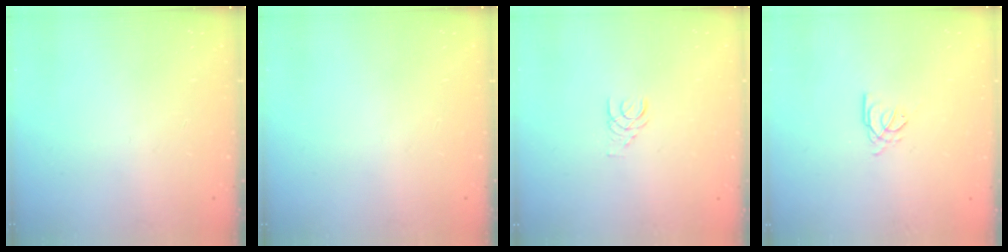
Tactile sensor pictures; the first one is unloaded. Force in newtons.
{"total": 0.0}
{"total": 1.4, "press": 1.4, "slide": 0.2}
{"total": 0.9, "press": 0.8, "slide": 0.2}